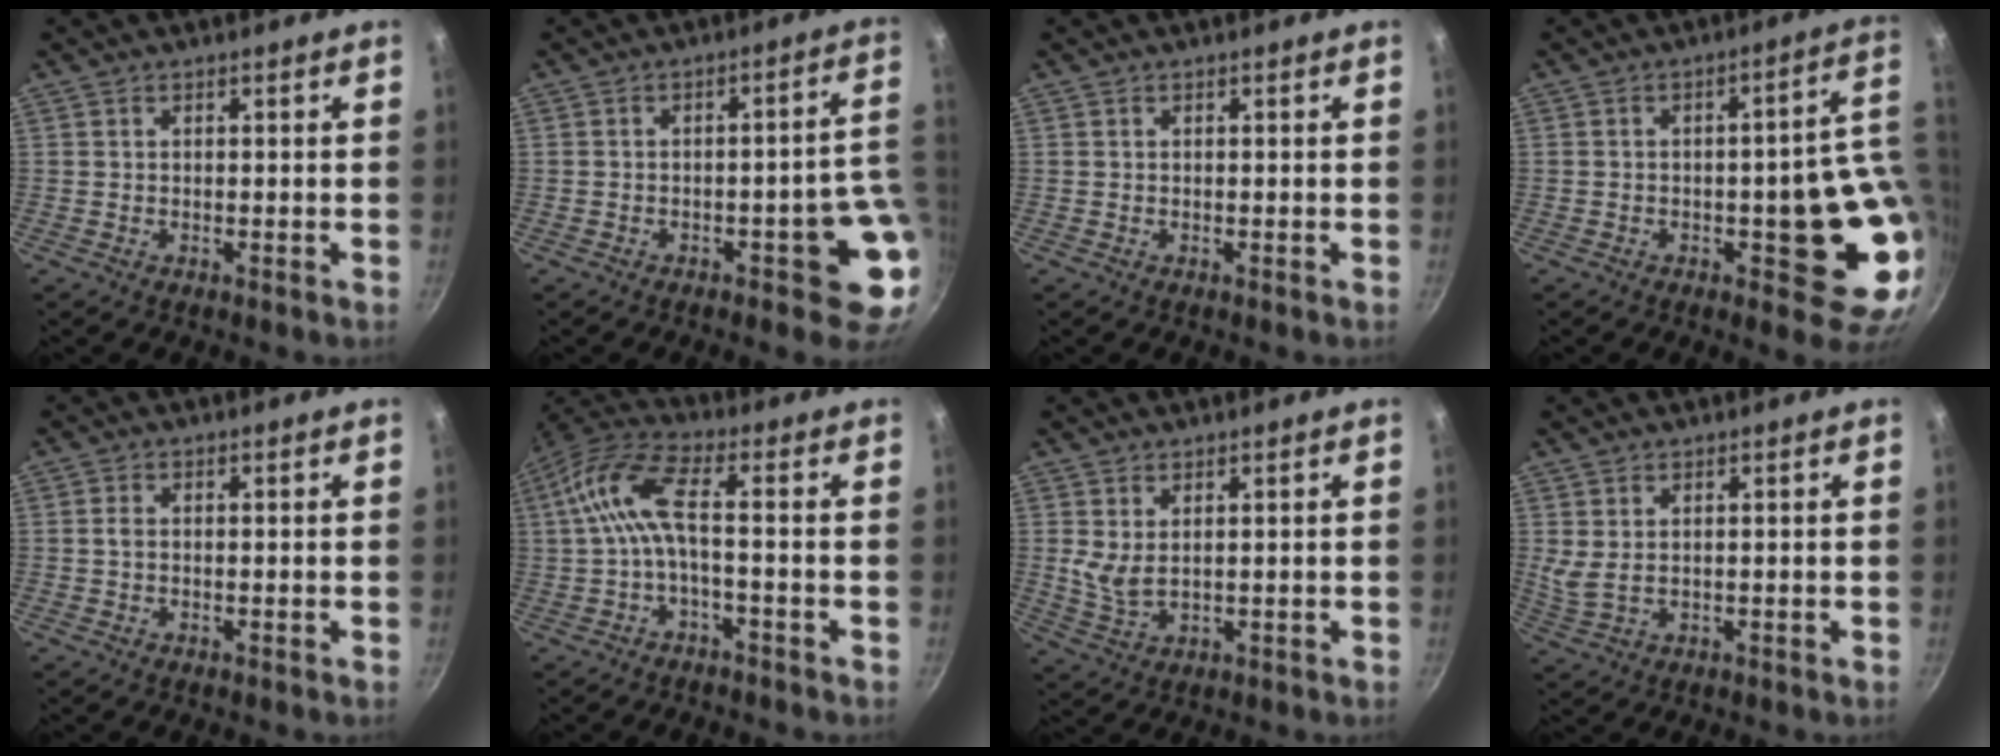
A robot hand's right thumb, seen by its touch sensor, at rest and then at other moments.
{"total": 9.8, "force": [-2.1, 3.6, 8.9], "torque": [-0.064, 0.030, -0.022]}
{"total": 0.0}
{"total": 15.1, "force": [-0.9, 5.5, 14.0], "torque": [-0.122, 0.000, -0.011]}
{"total": 1.1, "force": [0.0, 0.8, 0.8], "torque": [-0.017, 0.003, -0.002]}
{"total": 9.6, "force": [-1.4, 3.1, 9.0], "torque": [-0.210, 0.032, -0.037]}
{"total": 4.3, "force": [1.3, 2.2, 3.4], "torque": [-0.060, -0.019, 0.033]}
{"total": 3.2, "force": [0.9, 1.5, 2.7], "torque": [-0.053, -0.008, 0.028]}